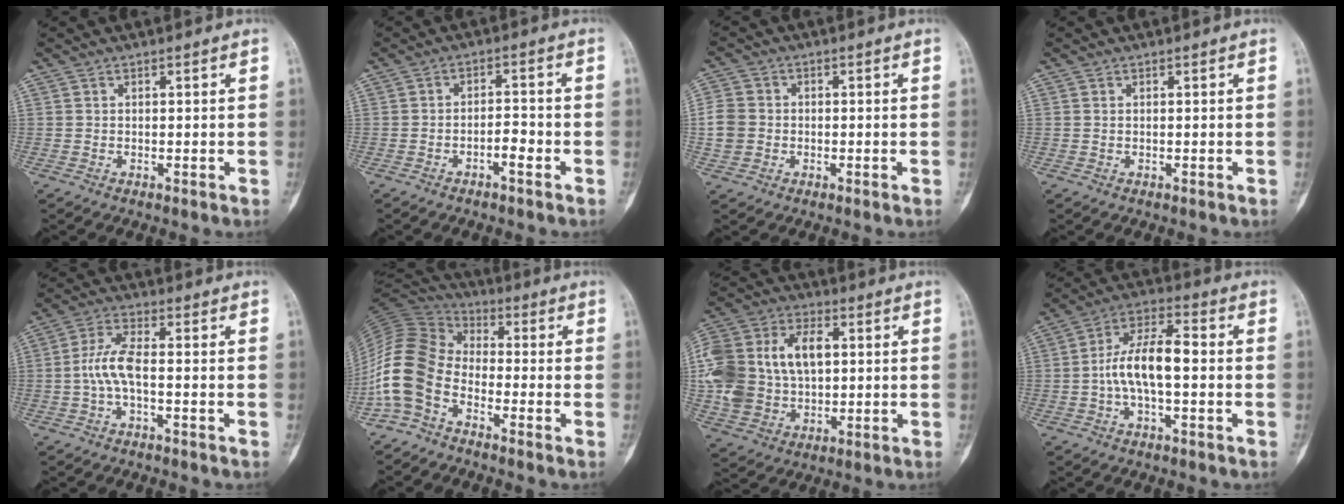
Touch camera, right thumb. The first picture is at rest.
{"total": 3.3, "force": [-1.7, 1.2, 2.5], "torque": [-0.037, 0.023, -0.030]}
{"total": 5.8, "force": [-0.8, 5.1, 2.7], "torque": [-0.055, 0.011, -0.019]}
{"total": 0.0}
{"total": 6.1, "force": [-1.1, 2.1, 5.7], "torque": [-0.129, 0.019, -0.026]}
{"total": 13.3, "force": [-5.7, 8.5, 8.5], "torque": [-0.185, 0.057, -0.134]}
{"total": 23.8, "force": [2.7, 16.6, 16.8], "torque": [-0.366, 0.025, 0.060]}
{"total": 10.7, "force": [-1.1, 4.4, 9.7], "torque": [-0.188, 0.036, -0.025]}